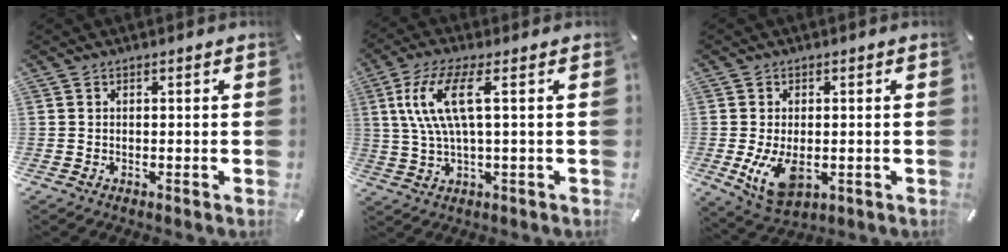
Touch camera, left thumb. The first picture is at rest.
{"total": 10.8, "force": [2.7, 3.1, 10.0], "torque": [-0.219, -0.006, 0.040]}
{"total": 7.7, "force": [-1.1, 4.9, 5.8], "torque": [-0.120, -0.010, -0.019]}